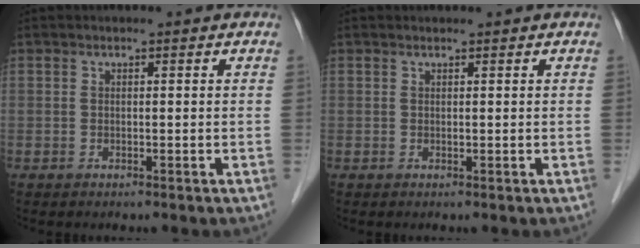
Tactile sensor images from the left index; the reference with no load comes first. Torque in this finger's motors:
{"motor_torque": [0.21, 0.05, -0.06, 0.01]}